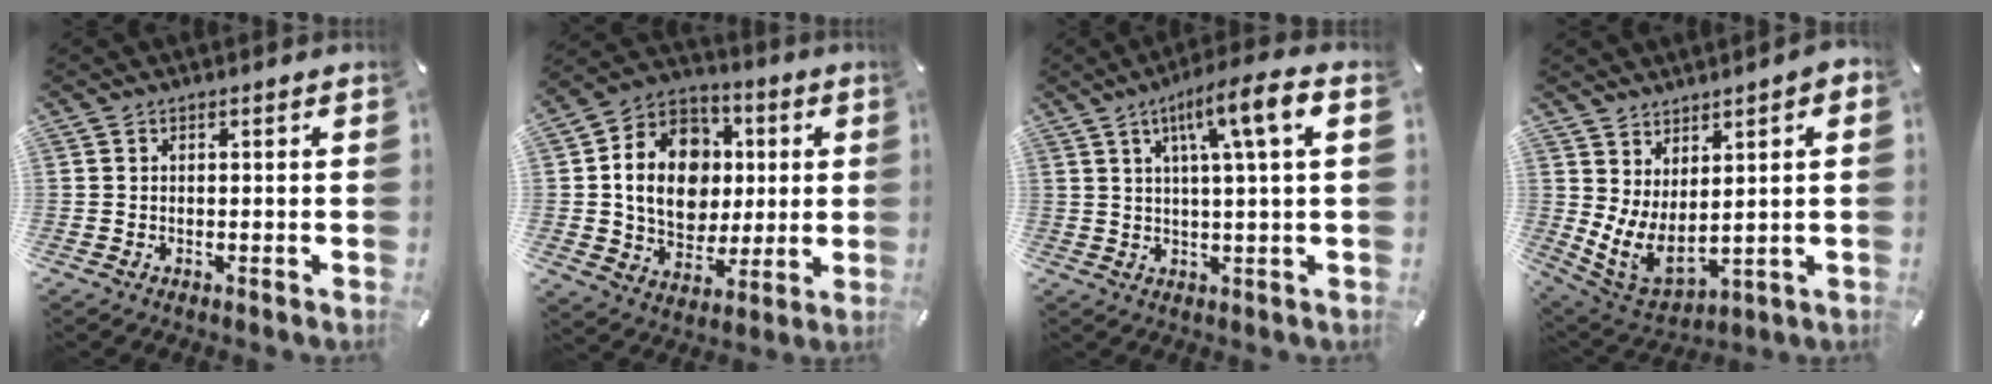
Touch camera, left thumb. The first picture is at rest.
{"total": 16.0, "force": [0.9, 13.7, 8.2], "torque": [-0.152, 0.001, 0.021]}
{"total": 10.8, "force": [3.6, 1.0, 10.1], "torque": [-0.168, -0.003, 0.055]}
{"total": 6.8, "force": [1.2, 4.2, 5.2], "torque": [-0.115, -0.031, 0.026]}